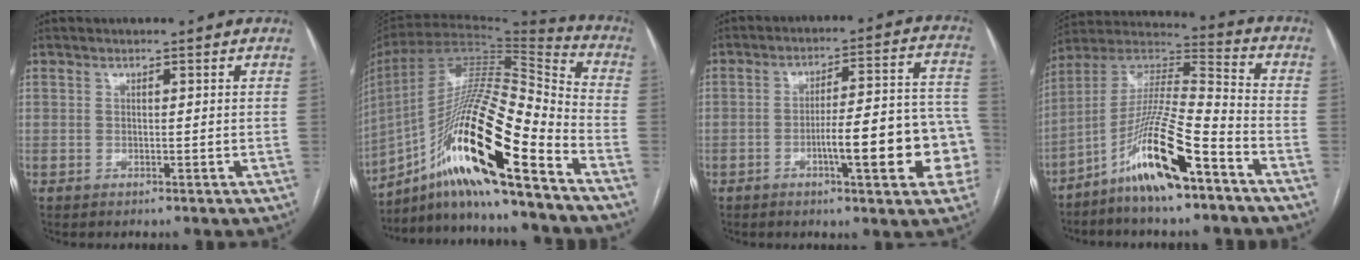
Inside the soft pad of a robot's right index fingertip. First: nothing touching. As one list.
[{"total": 23.4, "force": [-13.0, 2.6, 19.3], "torque": [-0.369, -0.004, -0.231]}, {"total": 14.6, "force": [-4.5, 2.6, 13.7], "torque": [-0.160, 0.034, -0.053]}, {"total": 15.1, "force": [-9.0, 1.3, 12.1], "torque": [-0.238, -0.002, -0.167]}]